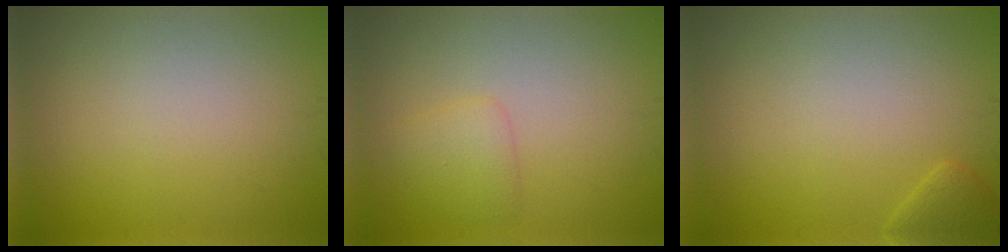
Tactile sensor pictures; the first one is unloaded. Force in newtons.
{"total": 1.8, "press": 1.8, "slide": 0.1}
{"total": 1.3, "press": 1.3, "slide": 0.1}